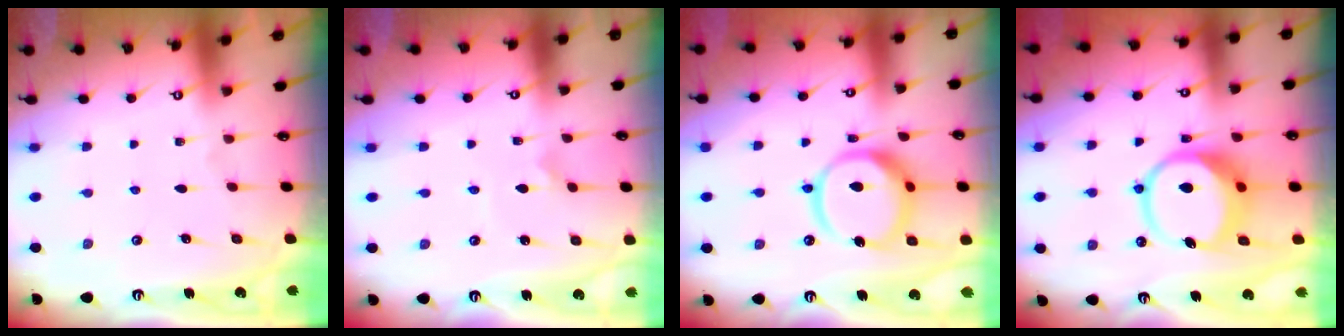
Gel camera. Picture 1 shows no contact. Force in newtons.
{"total": 3.0, "press": 3.0, "slide": 0.2}
{"total": 15.8, "press": 15.8, "slide": 1.6}
{"total": 12.4, "press": 12.3, "slide": 1.7}